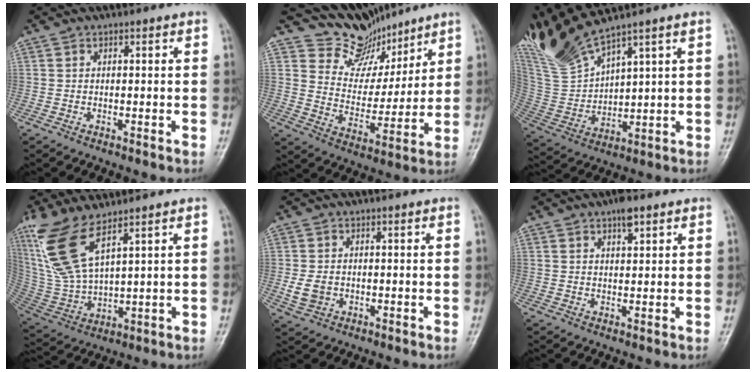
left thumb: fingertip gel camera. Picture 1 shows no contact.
{"total": 11.2, "force": [9.7, 5.5, 0.9], "torque": [0.026, -0.066, 0.182]}
{"total": 12.5, "force": [10.8, 0.8, 6.3], "torque": [-0.145, -0.047, 0.239]}
{"total": 13.3, "force": [8.1, 4.3, 9.6], "torque": [-0.210, -0.036, 0.182]}
{"total": 3.9, "force": [-0.4, 3.2, 2.2], "torque": [-0.035, -0.002, -0.002]}
{"total": 3.4, "force": [2.1, 1.1, 2.3], "torque": [-0.032, -0.006, 0.033]}